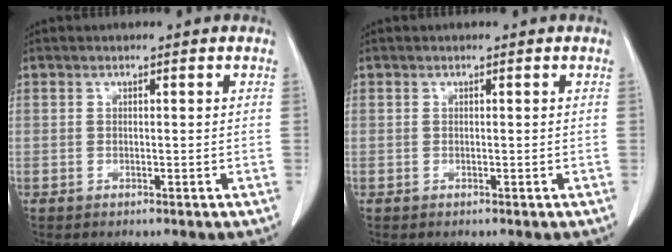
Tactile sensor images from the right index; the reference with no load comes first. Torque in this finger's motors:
{"motor_torque": [0.00, 0.00, 0.00, 0.00]}